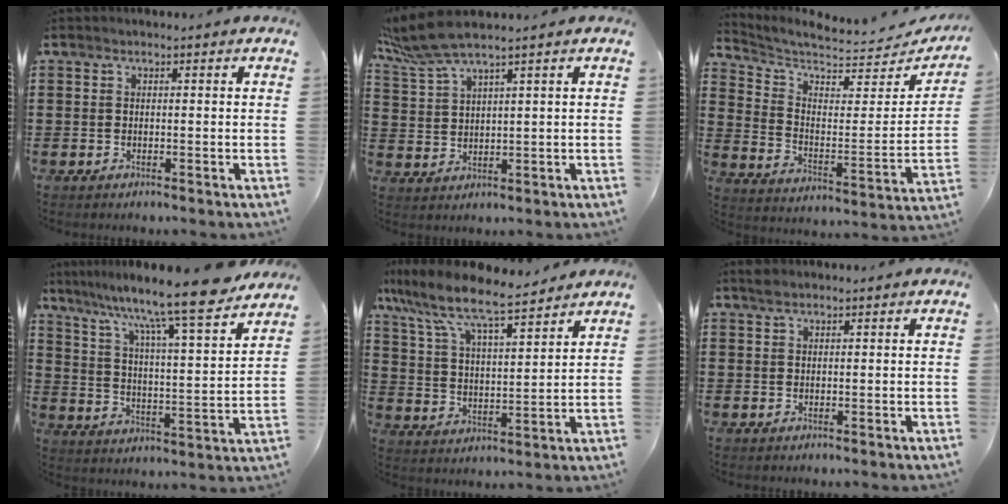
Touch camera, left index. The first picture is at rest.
{"total": 5.8, "force": [4.5, 0.4, 3.6], "torque": [-0.093, -0.012, 0.077]}
{"total": 5.8, "force": [5.2, 1.0, 2.3], "torque": [-0.073, -0.046, 0.087]}
{"total": 11.3, "force": [9.7, -0.5, 5.8], "torque": [-0.123, -0.077, 0.153]}
{"total": 8.3, "force": [7.2, 1.0, 4.1], "torque": [-0.108, -0.041, 0.121]}
{"total": 1.1, "force": [0.9, 0.4, 0.6], "torque": [-0.013, 0.002, 0.017]}